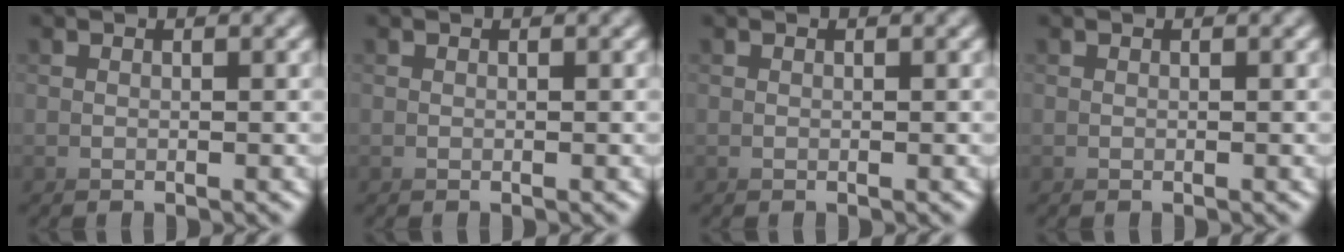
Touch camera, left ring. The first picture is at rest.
{"total": 0.0}
{"total": 0.0}
{"total": 0.0}